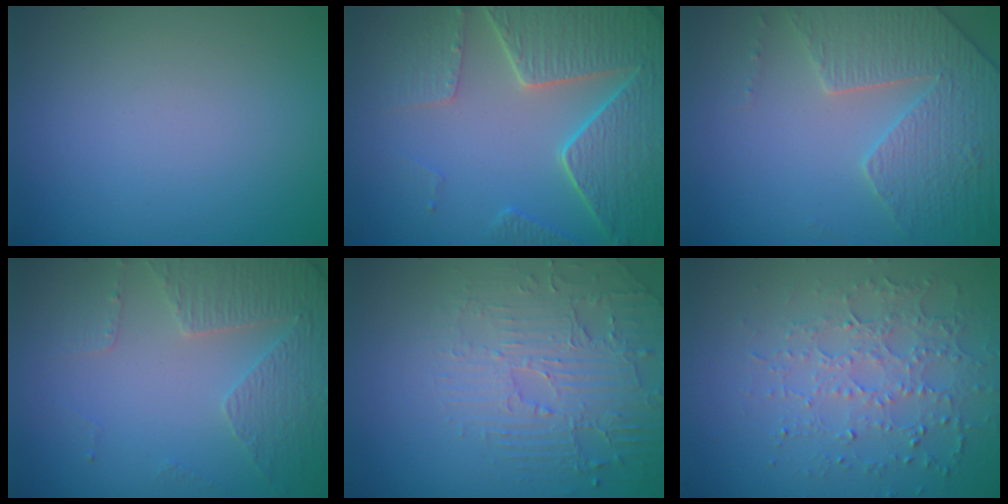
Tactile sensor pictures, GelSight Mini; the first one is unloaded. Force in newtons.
{"total": 7.3, "press": 5.7, "slide": 4.6}
{"total": 4.2, "press": 4.1, "slide": 1.0}
{"total": 4.6, "press": 3.4, "slide": 3.1}
{"total": 2.8, "press": 2.5, "slide": 1.4}
{"total": 3.5, "press": 3.3, "slide": 1.2}